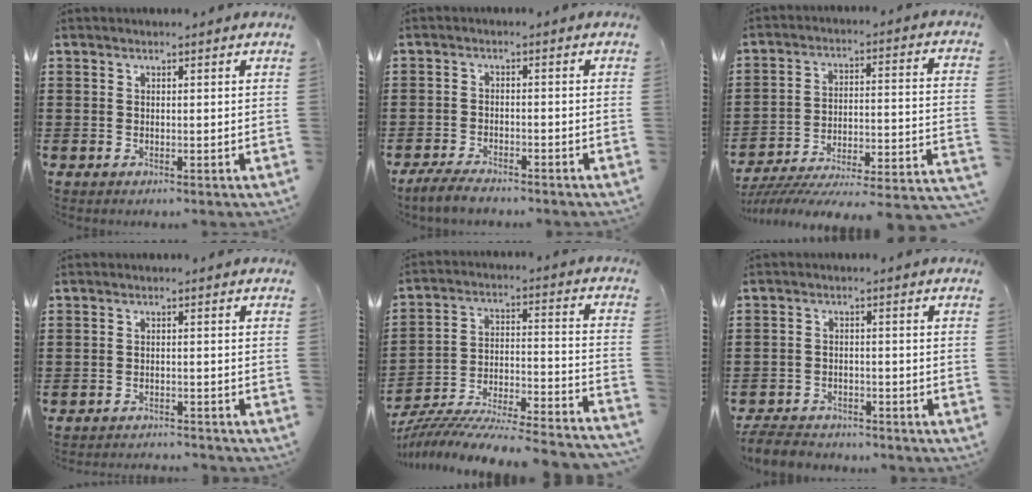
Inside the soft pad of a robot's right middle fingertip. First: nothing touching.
{"total": 3.4, "force": [-3.0, 0.8, 1.2], "torque": [-0.036, 0.002, -0.065]}
{"total": 3.5, "force": [-3.0, 0.3, 1.8], "torque": [-0.034, -0.031, -0.067]}
{"total": 2.1, "force": [-2.1, 0.1, -0.1], "torque": [-0.006, 0.002, -0.045]}
{"total": 7.2, "force": [-7.0, 0.1, 1.7], "torque": [-0.026, -0.007, -0.144]}
{"total": 4.4, "force": [-4.2, 1.1, 0.3], "torque": [-0.017, 0.006, -0.092]}